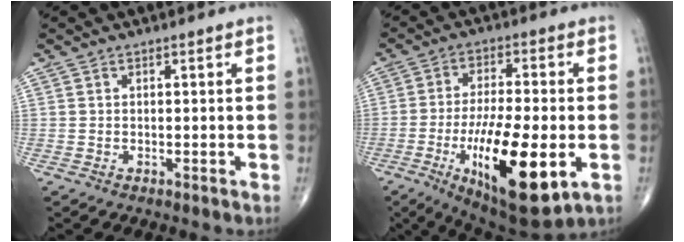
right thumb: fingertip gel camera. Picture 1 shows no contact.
{"total": 19.3, "force": [-5.6, 6.1, 17.4], "torque": [-0.298, -0.007, -0.079]}